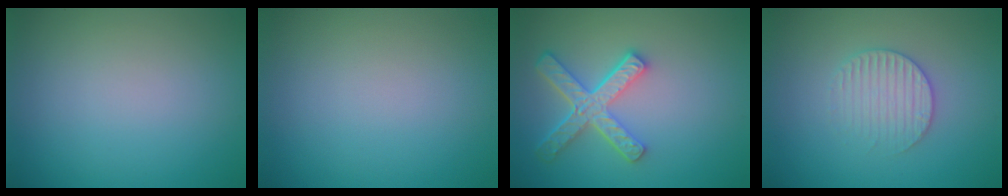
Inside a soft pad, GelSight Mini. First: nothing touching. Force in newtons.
{"total": 0.0}
{"total": 5.1, "press": 3.8, "slide": 3.3}
{"total": 2.8, "press": 2.7, "slide": 0.6}